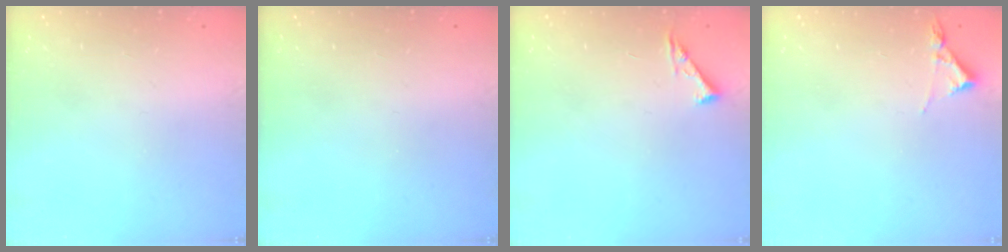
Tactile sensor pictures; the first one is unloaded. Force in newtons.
{"total": 0.0}
{"total": 5.3, "press": 5.2, "slide": 0.7}
{"total": 3.2, "press": 3.2, "slide": 0.5}